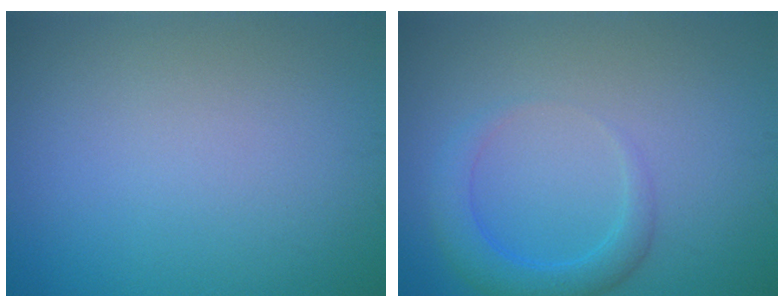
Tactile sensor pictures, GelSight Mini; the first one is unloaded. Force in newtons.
{"total": 2.9, "press": 2.9, "slide": 0.2}